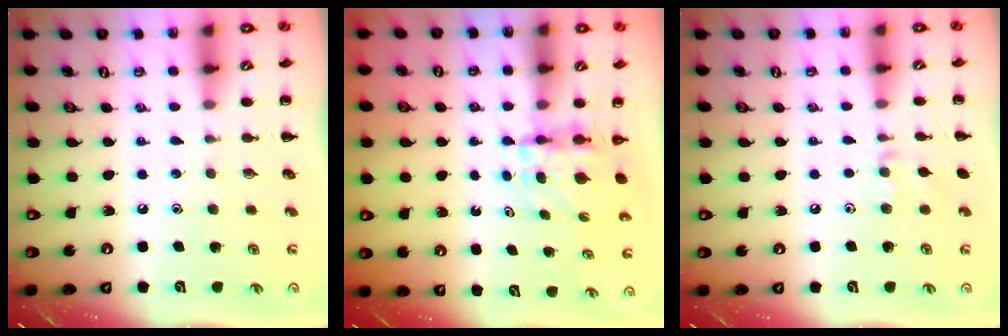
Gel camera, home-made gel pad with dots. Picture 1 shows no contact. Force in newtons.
{"total": 3.9, "press": 3.9, "slide": 0.3}
{"total": 7.0, "press": 6.7, "slide": 1.9}